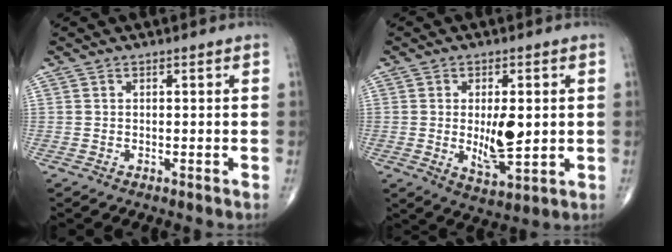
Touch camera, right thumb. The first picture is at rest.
{"total": 9.3, "force": [0.1, 4.2, 8.3], "torque": [-0.120, -0.017, 0.013]}